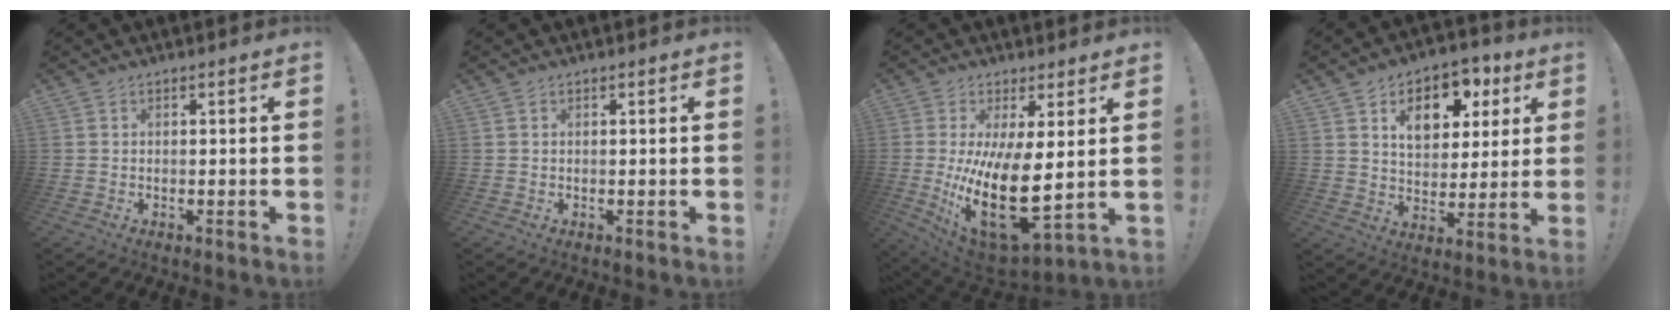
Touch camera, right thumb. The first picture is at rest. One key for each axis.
{"total": 0.0}
{"total": 19.1, "fx": 0.2, "fy": 7.3, "fz": 17.7, "tx": -0.321, "ty": -0.039, "tz": 0.016}
{"total": 12.8, "fx": 5.6, "fy": 8.7, "fz": 7.5, "tx": -0.106, "ty": -0.020, "tz": 0.103}